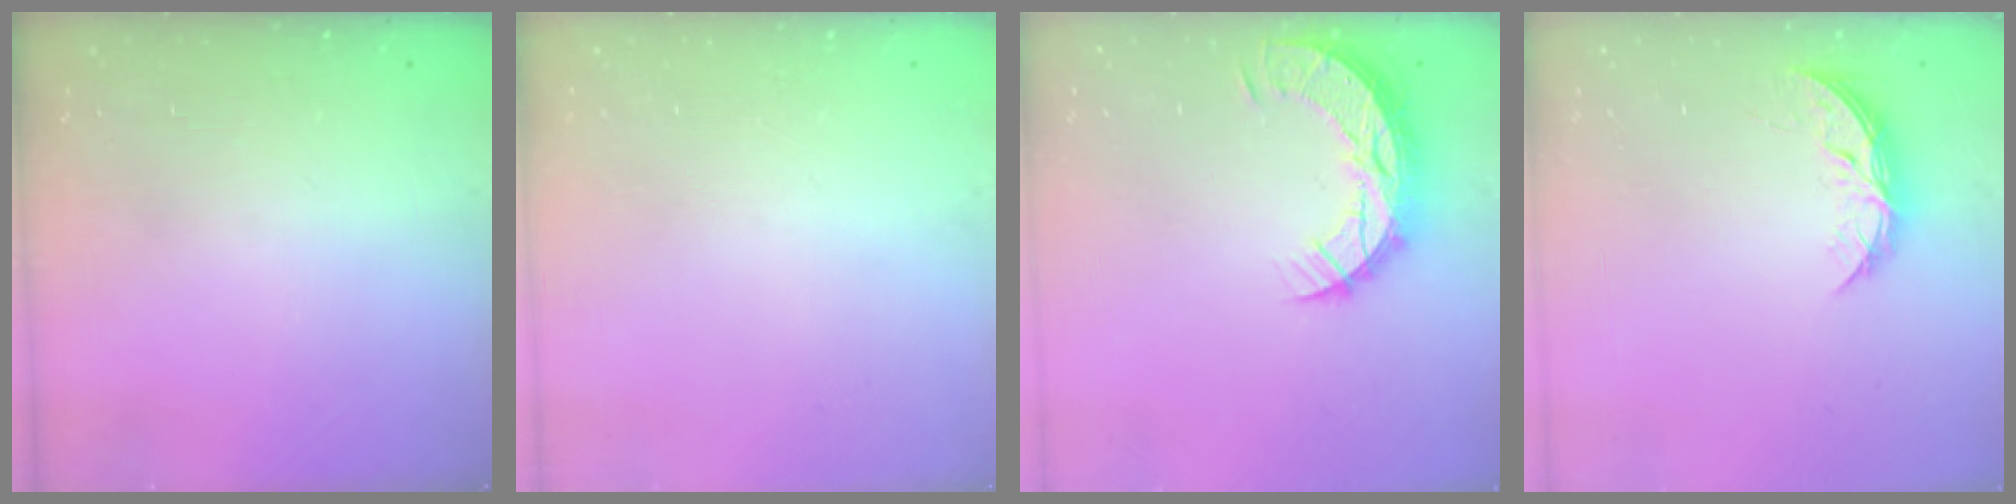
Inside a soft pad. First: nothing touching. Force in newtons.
{"total": 0.0}
{"total": 10.3, "press": 10.2, "slide": 0.8}
{"total": 5.4, "press": 5.4, "slide": 0.5}